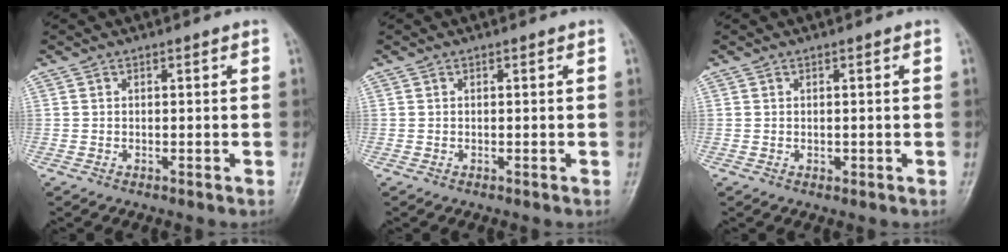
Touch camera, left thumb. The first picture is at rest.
{"total": 0.0}
{"total": 0.9, "force": [0.1, 0.7, 0.6], "torque": [-0.005, 0.000, 0.002]}